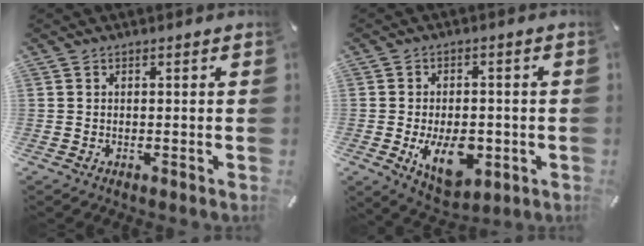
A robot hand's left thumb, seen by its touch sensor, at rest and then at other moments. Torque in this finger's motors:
{"motor_torque": [0.97, 2.61, 0.16, 0.07, 0.35]}